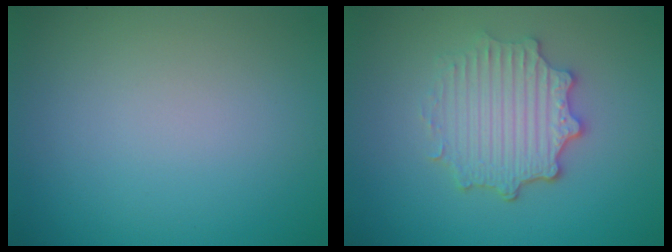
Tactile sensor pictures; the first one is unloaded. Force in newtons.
{"total": 4.4, "press": 3.6, "slide": 2.5}